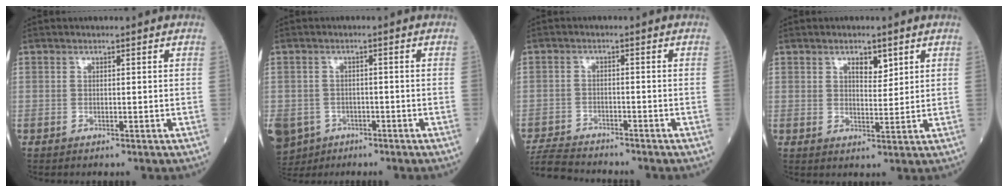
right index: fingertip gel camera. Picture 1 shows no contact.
{"total": 9.5, "force": [-5.3, 7.5, 2.5], "torque": [-0.080, -0.006, -0.081]}
{"total": 7.7, "force": [-7.5, 0.5, 1.3], "torque": [-0.025, -0.013, -0.134]}
{"total": 3.3, "force": [1.9, 1.4, 2.3], "torque": [-0.033, -0.002, 0.032]}